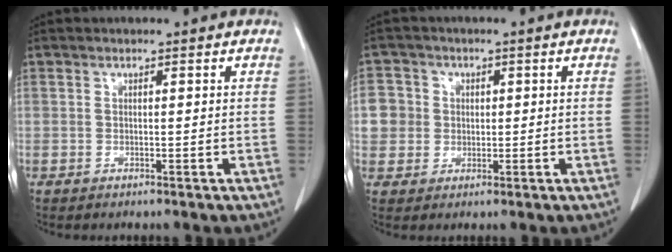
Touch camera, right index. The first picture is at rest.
{"total": 5.9, "force": [0.6, 5.8, 0.8], "torque": [-0.017, 0.018, 0.014]}